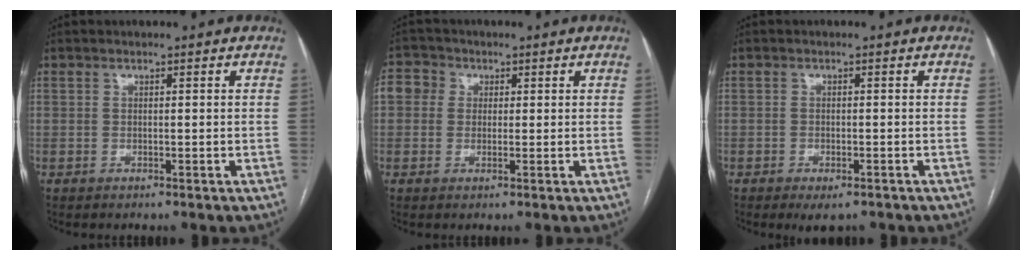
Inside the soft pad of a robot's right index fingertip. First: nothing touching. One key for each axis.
{"total": 7.9, "fx": 1.7, "fy": 7.2, "fz": 2.9, "tx": -0.079, "ty": 0.029, "tz": 0.030}
{"total": 1.9, "fx": -1.2, "fy": 0.9, "fz": 1.3, "tx": -0.016, "ty": -0.002, "tz": -0.009}